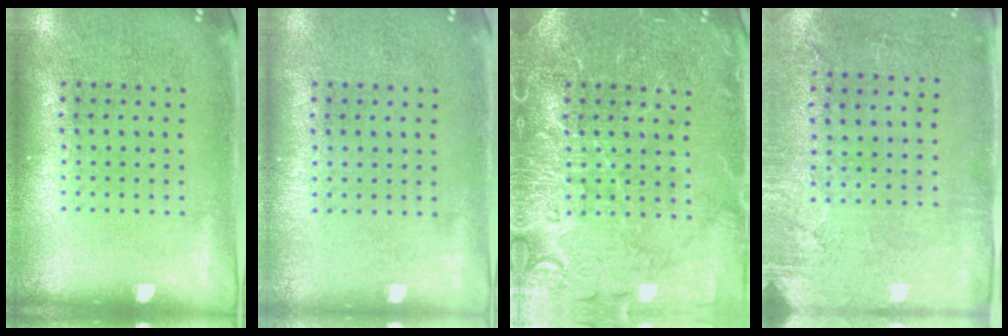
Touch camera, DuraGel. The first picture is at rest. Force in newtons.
{"total": 0.0}
{"total": 6.1, "press": 6.1, "slide": 0.9}
{"total": 2.9, "press": 2.4, "slide": 1.7}